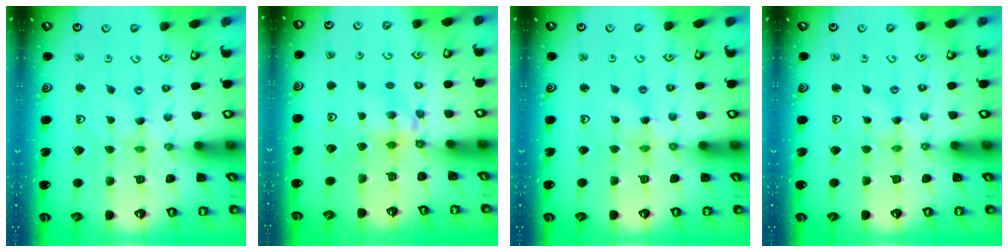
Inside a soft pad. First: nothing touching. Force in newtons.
{"total": 5.7, "press": 5.6, "slide": 0.6}
{"total": 2.6, "press": 2.6, "slide": 0.2}
{"total": 0.0}